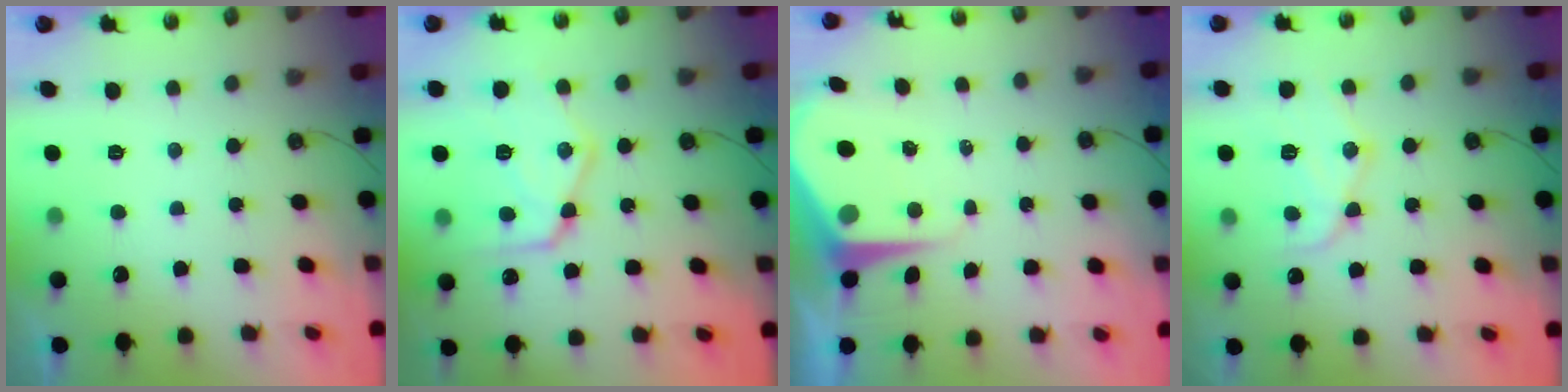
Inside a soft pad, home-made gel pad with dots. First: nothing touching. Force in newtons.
{"total": 17.6, "press": 17.5, "slide": 1.7}
{"total": 7.6, "press": 7.6, "slide": 0.8}
{"total": 14.2, "press": 14.1, "slide": 1.2}